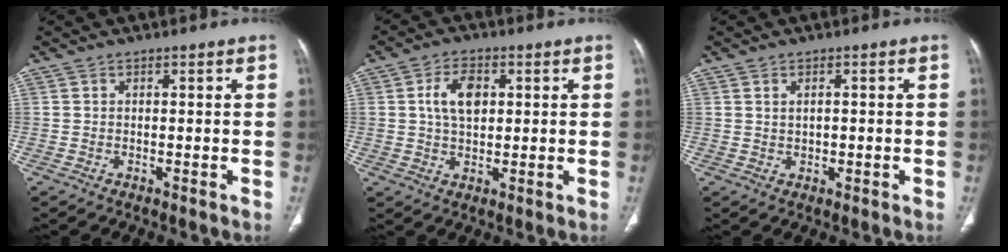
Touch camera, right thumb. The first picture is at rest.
{"total": 7.0, "force": [1.6, 4.3, 5.3], "torque": [-0.085, 0.002, 0.030]}
{"total": 1.6, "force": [0.3, 1.0, 1.2], "torque": [-0.022, 0.001, 0.009]}